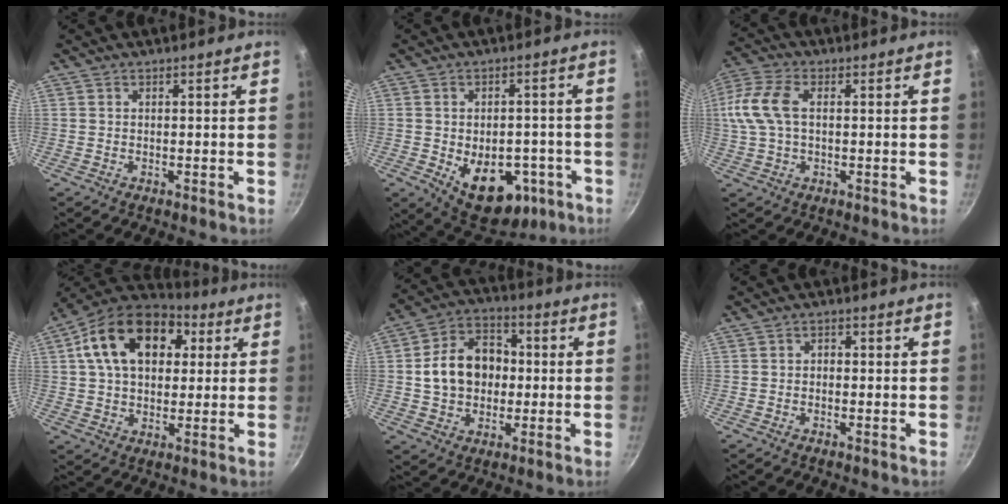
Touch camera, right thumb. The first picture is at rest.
{"total": 14.4, "force": [-4.6, 9.5, 9.8], "torque": [-0.099, 0.010, -0.042]}
{"total": 12.2, "force": [1.6, 7.4, 9.6], "torque": [-0.211, 0.022, 0.020]}
{"total": 19.5, "force": [5.6, 13.2, 13.3], "torque": [-0.207, 0.018, 0.078]}
{"total": 13.7, "force": [0.3, 10.6, 8.7], "torque": [-0.118, 0.028, -0.002]}
{"total": 1.3, "force": [-0.4, 1.0, 0.7], "torque": [-0.009, 0.006, -0.008]}